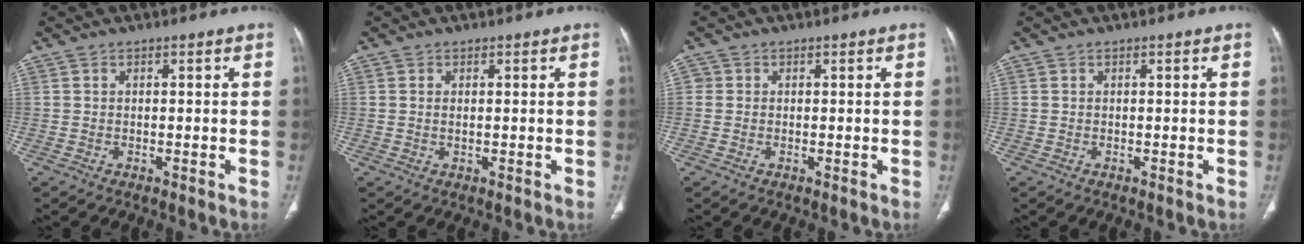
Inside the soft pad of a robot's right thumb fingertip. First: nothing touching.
{"total": 0.7, "force": [0.2, 0.3, 0.6], "torque": [-0.015, 0.000, 0.006]}
{"total": 0.9, "force": [0.0, 0.9, 0.2], "torque": [0.004, 0.003, -0.001]}
{"total": 0.0}